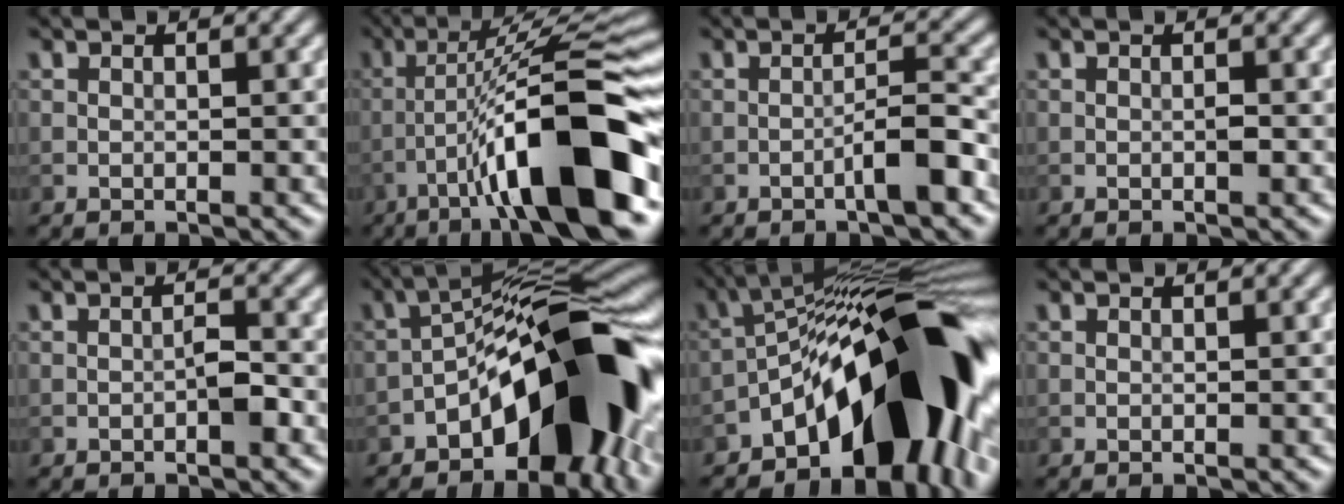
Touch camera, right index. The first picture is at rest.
{"total": 13.3, "force": [-5.8, 2.4, 11.7], "torque": [-0.178, 0.018, -0.087]}
{"total": 2.9, "force": [-1.4, 0.2, 2.5], "torque": [-0.040, 0.015, -0.027]}
{"total": 0.5, "force": [-0.1, 0.2, 0.5], "torque": [-0.011, 0.000, -0.001]}
{"total": 1.4, "force": [-0.6, 0.4, 1.3], "torque": [-0.024, 0.003, -0.010]}
{"total": 13.2, "force": [-5.3, 5.8, 10.5], "torque": [-0.134, 0.020, -0.102]}
{"total": 16.2, "force": [-6.7, 6.8, 13.0], "torque": [-0.153, 0.026, -0.132]}
{"total": 0.0}